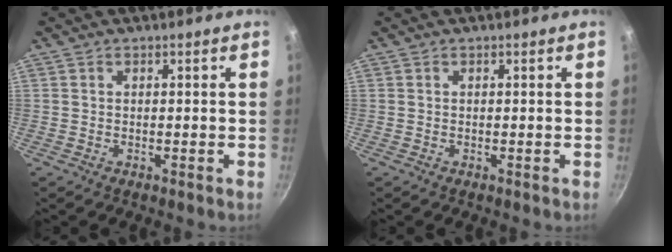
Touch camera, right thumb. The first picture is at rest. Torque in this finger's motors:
{"motor_torque": [-0.12, 0.12, 0.19, 0.08, 0.03]}